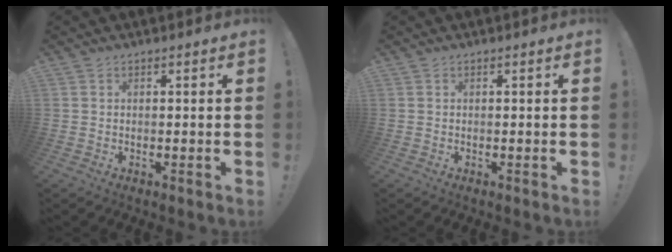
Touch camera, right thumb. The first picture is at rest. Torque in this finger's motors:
{"motor_torque": [-0.02, 0.02, -0.02, 0.02, 0.02]}